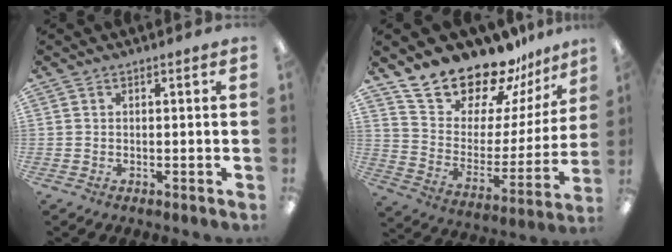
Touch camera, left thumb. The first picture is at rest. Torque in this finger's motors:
{"motor_torque": [0.21, 0.18, 1.41, -1.37, 0.16]}